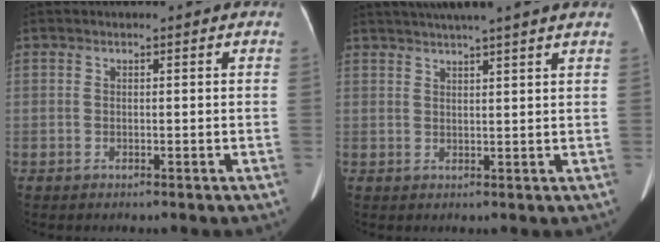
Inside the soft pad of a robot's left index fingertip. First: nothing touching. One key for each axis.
{"total": 9.6, "fx": 8.1, "fy": -1.1, "fz": 4.9, "tx": -0.077, "ty": 0.027, "tz": 0.101}